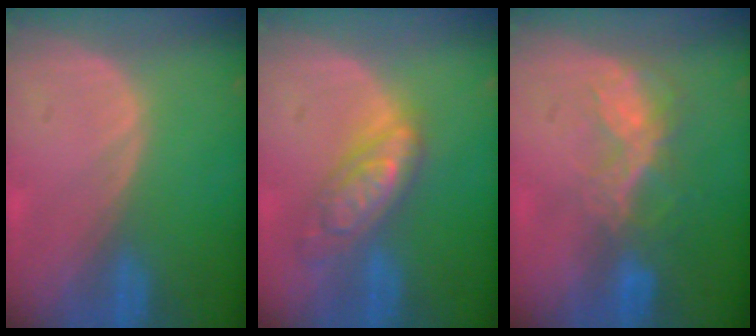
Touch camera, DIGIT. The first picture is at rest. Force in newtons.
{"total": 7.1, "press": 7.0, "slide": 0.6}
{"total": 6.8, "press": 5.8, "slide": 3.4}